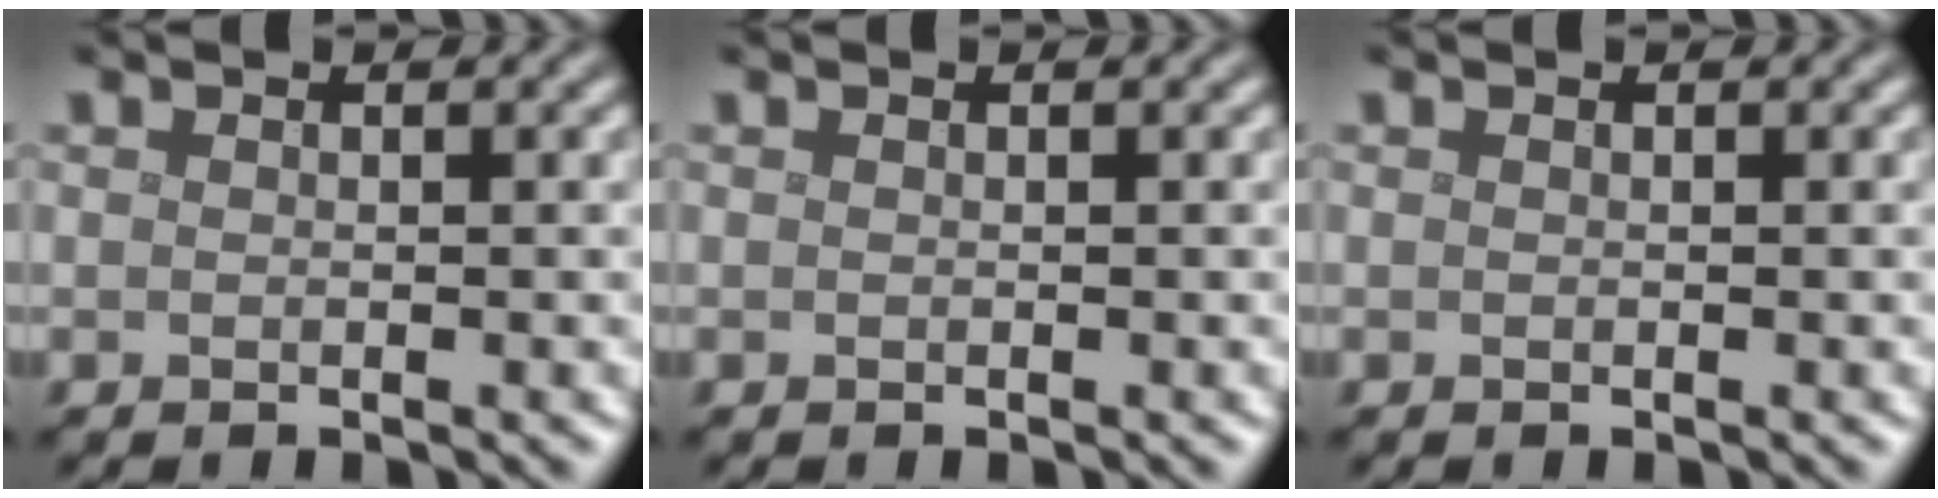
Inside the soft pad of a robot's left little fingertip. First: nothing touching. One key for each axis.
{"total": 0.0}
{"total": 0.0}